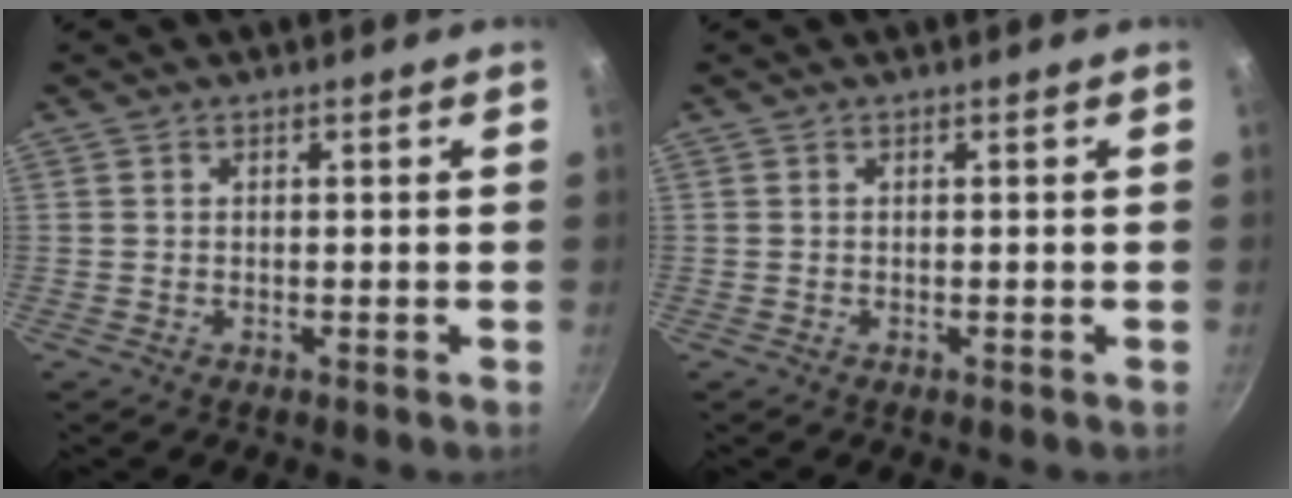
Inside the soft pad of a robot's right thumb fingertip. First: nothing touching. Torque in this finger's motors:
{"motor_torque": [-0.06, 0.06, -0.06, -0.02, 0.00]}